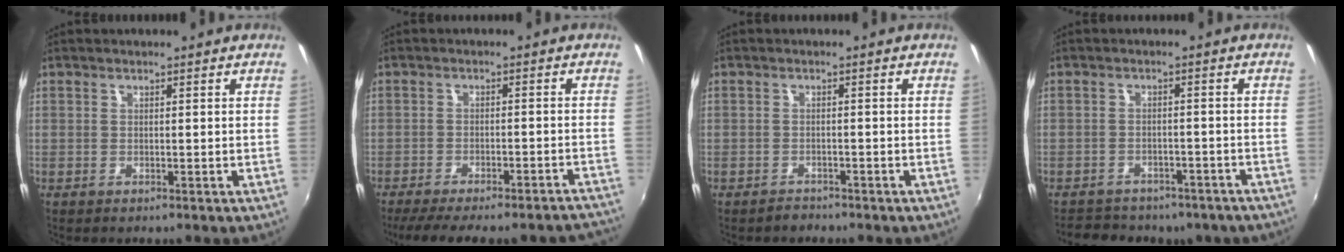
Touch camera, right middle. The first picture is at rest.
{"total": 16.2, "force": [-14.8, 1.6, 6.4], "torque": [-0.108, -0.014, -0.192]}
{"total": 1.8, "force": [-1.6, 0.7, 0.0], "torque": [-0.004, 0.000, -0.027]}
{"total": 13.9, "force": [-11.1, 6.5, 5.2], "torque": [-0.120, 0.000, -0.138]}